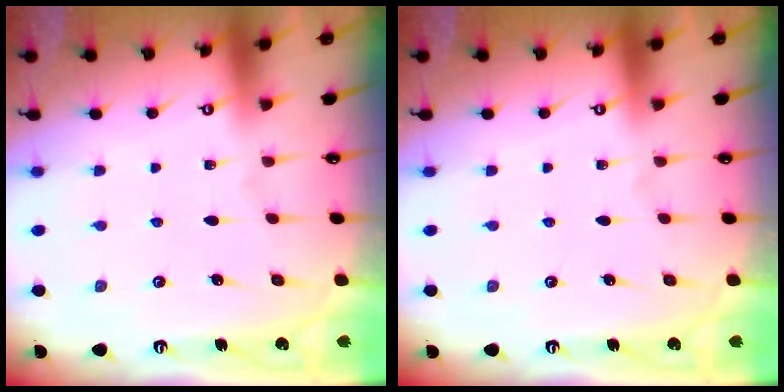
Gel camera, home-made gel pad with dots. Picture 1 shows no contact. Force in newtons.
{"total": 0.0}